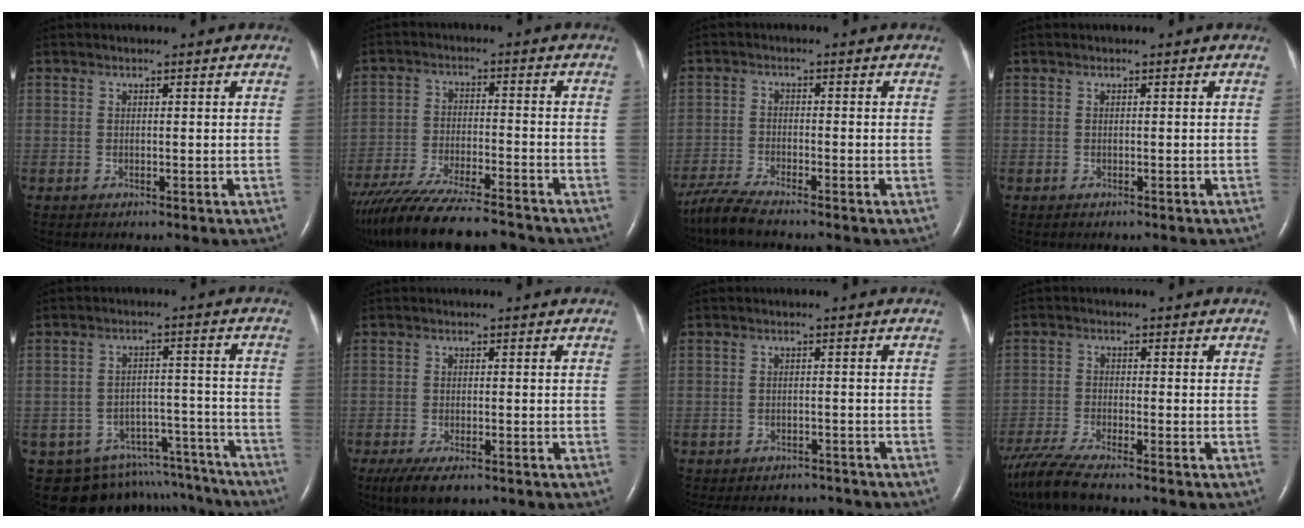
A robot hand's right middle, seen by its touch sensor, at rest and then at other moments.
{"total": 19.2, "force": [-16.6, 2.7, 9.4], "torque": [-0.183, -0.042, -0.265]}
{"total": 5.3, "force": [-4.6, -0.1, 2.6], "torque": [-0.056, -0.021, -0.090]}
{"total": 0.7, "force": [-0.7, 0.2, 0.3], "torque": [-0.007, -0.002, -0.009]}
{"total": 14.5, "force": [-13.0, 6.1, 2.0], "torque": [-0.023, 0.054, -0.160]}
{"total": 5.5, "force": [-3.7, 1.7, 3.7], "torque": [-0.068, -0.014, -0.059]}
{"total": 9.3, "force": [-8.5, 3.3, 1.9], "torque": [-0.036, 0.006, -0.101]}
{"total": 7.5, "force": [-6.4, -0.3, 3.9], "torque": [-0.079, -0.026, -0.119]}